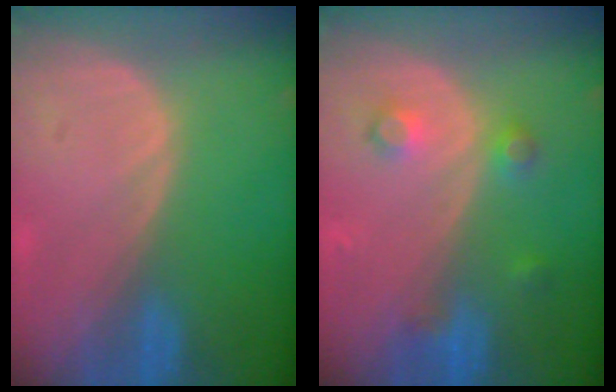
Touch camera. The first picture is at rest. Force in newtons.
{"total": 3.7, "press": 3.4, "slide": 1.4}